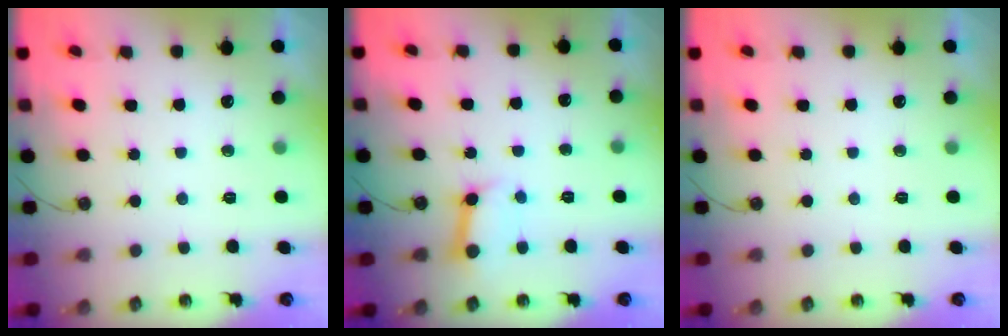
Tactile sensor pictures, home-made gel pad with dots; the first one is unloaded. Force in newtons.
{"total": 7.3, "press": 7.3, "slide": 1.0}
{"total": 0.0}